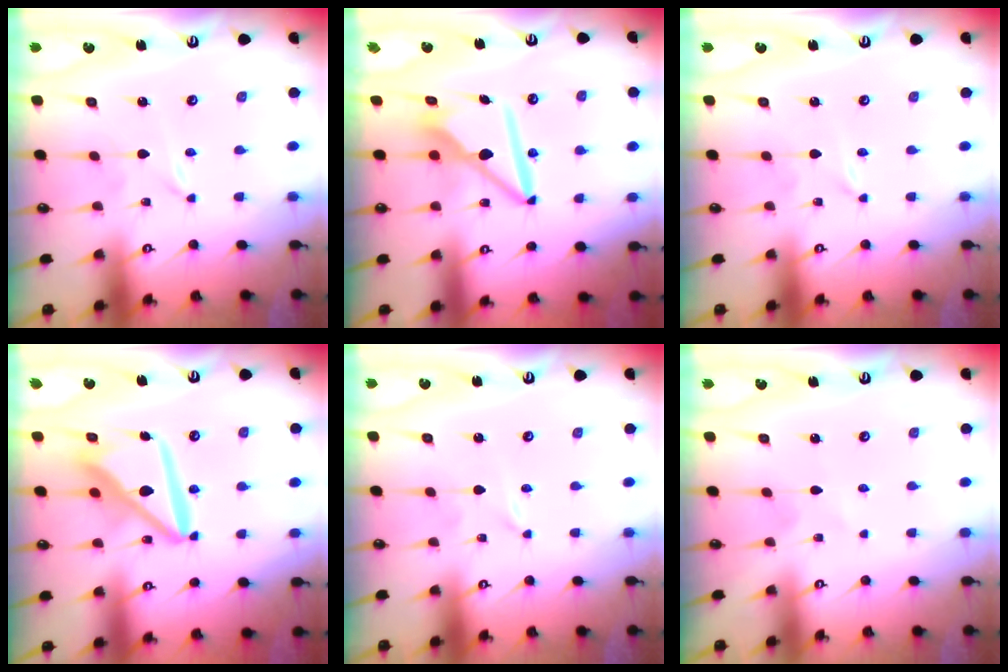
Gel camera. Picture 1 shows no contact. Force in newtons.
{"total": 9.4, "press": 9.3, "slide": 1.1}
{"total": 0.0}
{"total": 14.6, "press": 14.5, "slide": 1.8}
{"total": 0.0}
{"total": 2.5, "press": 2.5, "slide": 0.3}